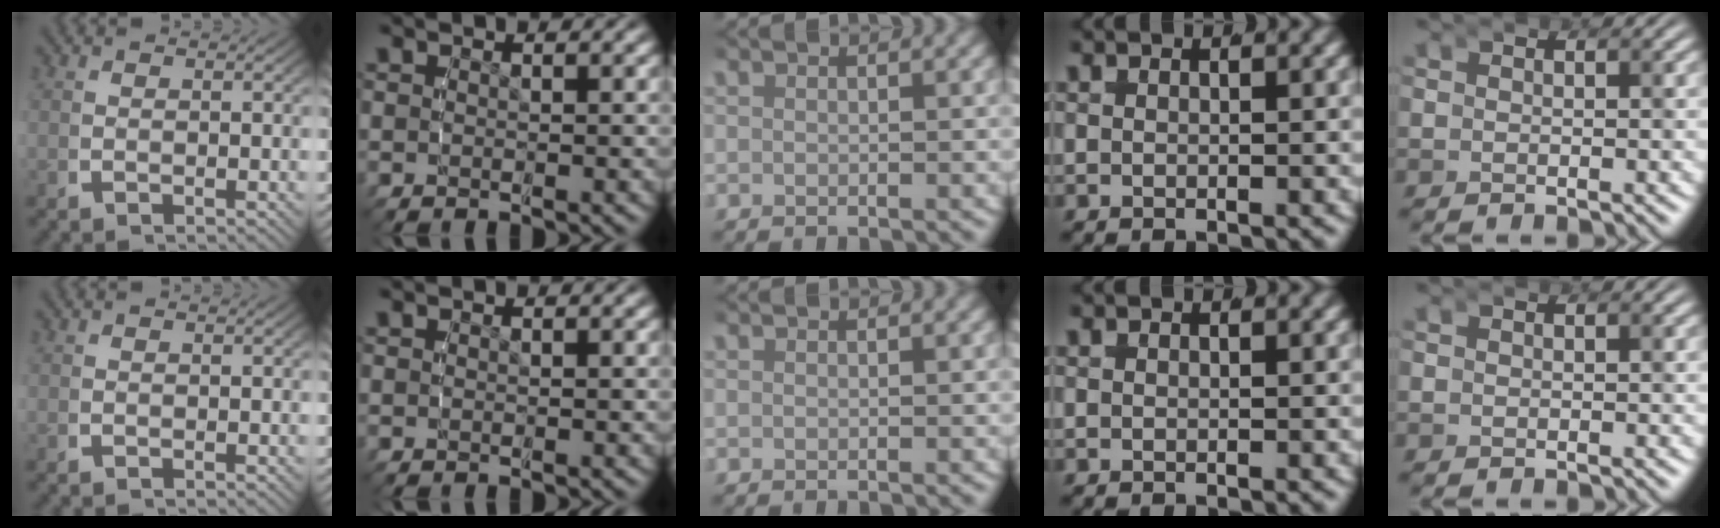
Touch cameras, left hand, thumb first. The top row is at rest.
{}